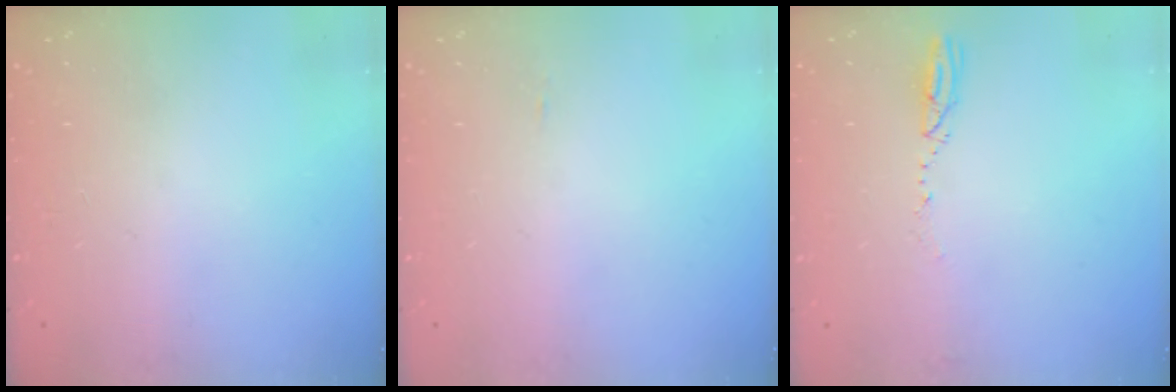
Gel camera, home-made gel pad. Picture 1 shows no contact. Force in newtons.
{"total": 16.9, "press": 3.1, "slide": 16.6}
{"total": 3.4, "press": 3.4, "slide": 0.4}